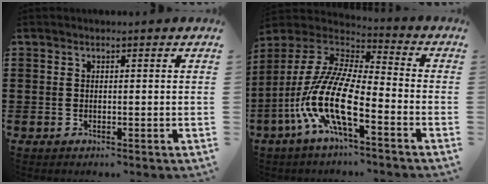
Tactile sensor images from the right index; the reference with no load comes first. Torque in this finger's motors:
{"motor_torque": [2.14, 0.00, 1.05, 0.21]}